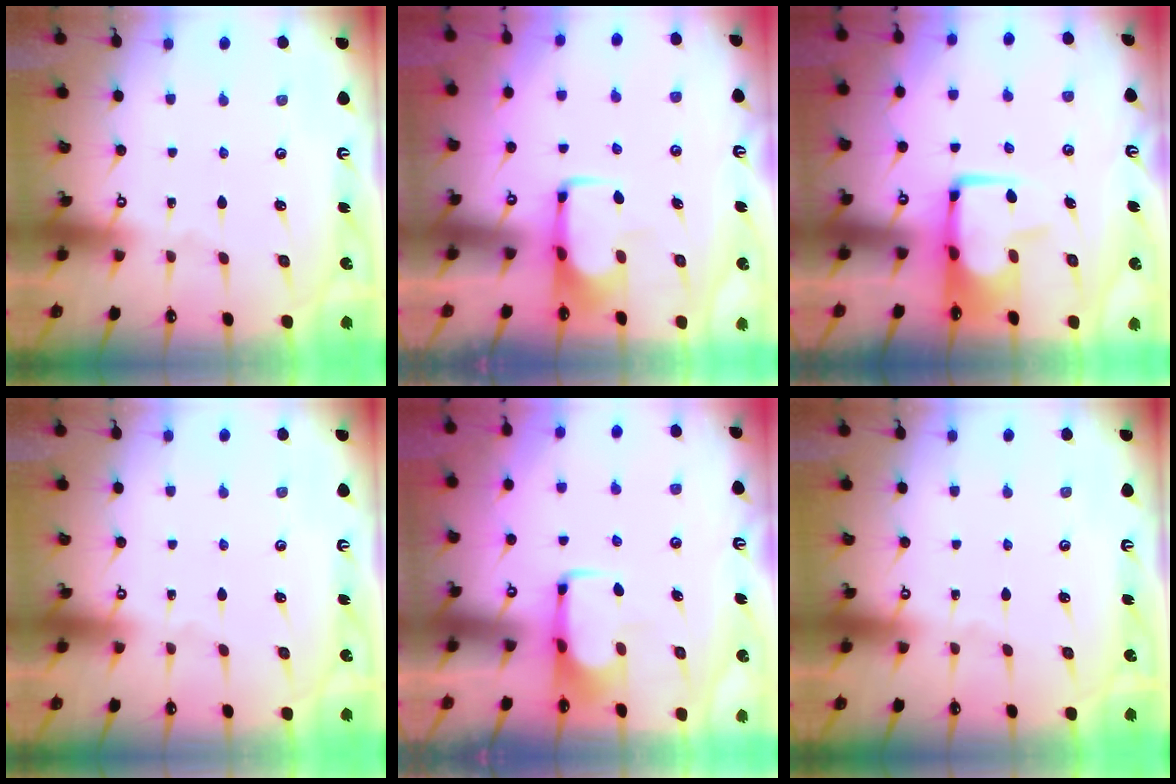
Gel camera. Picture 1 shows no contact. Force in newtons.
{"total": 1.9, "press": 1.9, "slide": 0.4}
{"total": 7.0, "press": 6.9, "slide": 1.0}
{"total": 0.0}
{"total": 1.9, "press": 1.8, "slide": 0.4}
{"total": 0.0}